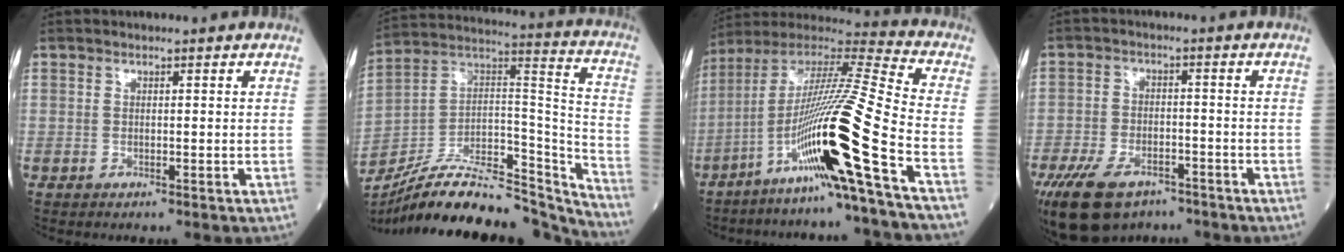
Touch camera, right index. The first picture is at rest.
{"total": 26.1, "force": [-23.7, 5.3, 9.7], "torque": [-0.135, 0.036, -0.370]}
{"total": 21.2, "force": [-9.2, -2.1, 19.0], "torque": [-0.365, -0.022, -0.178]}
{"total": 13.6, "force": [-9.1, 7.1, 7.2], "torque": [-0.165, -0.008, -0.147]}